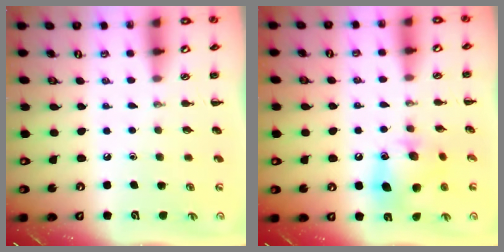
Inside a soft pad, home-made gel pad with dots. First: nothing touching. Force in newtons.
{"total": 11.8, "press": 11.7, "slide": 1.6}